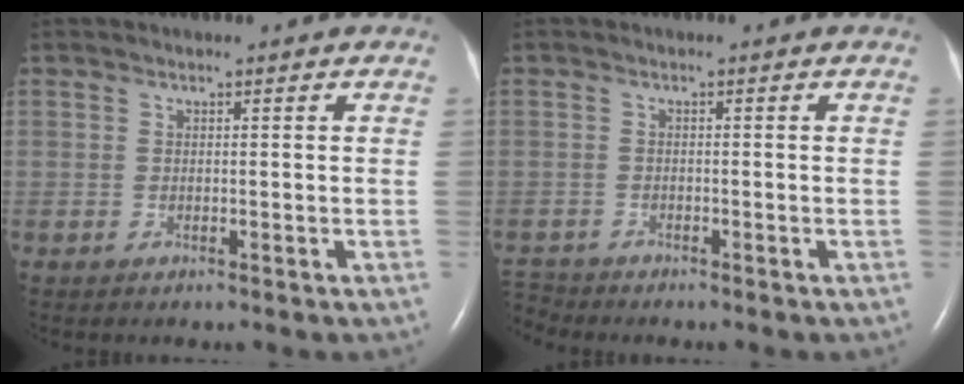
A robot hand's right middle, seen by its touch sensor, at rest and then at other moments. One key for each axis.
{"total": 2.5, "fx": -2.5, "fy": 0.2, "fz": -0.3, "tx": 0.004, "ty": -0.014, "tz": -0.045}